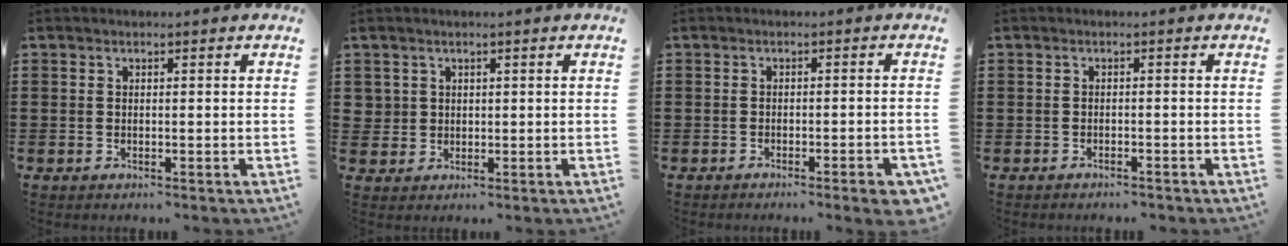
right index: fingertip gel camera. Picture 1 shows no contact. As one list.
[{"total": 2.0, "force": [0.7, 1.9, 0.1], "torque": [-0.011, 0.009, 0.011]}, {"total": 2.6, "force": [-1.8, 0.0, 1.8], "torque": [-0.028, -0.003, -0.032]}, {"total": 1.0, "force": [-1.0, 0.1, 0.0], "torque": [-0.004, 0.003, -0.022]}]